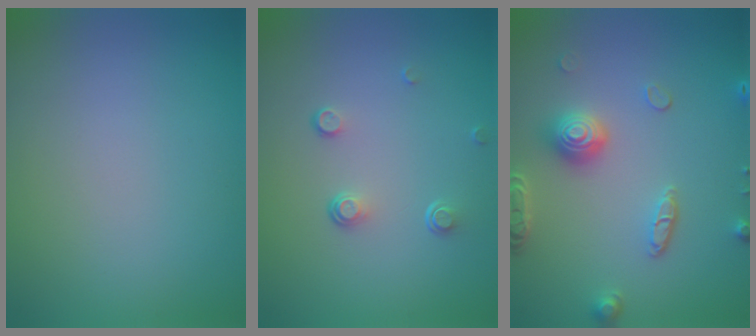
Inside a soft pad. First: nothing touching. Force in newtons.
{"total": 1.4, "press": 0.8, "slide": 1.2}
{"total": 4.1, "press": 3.5, "slide": 2.1}